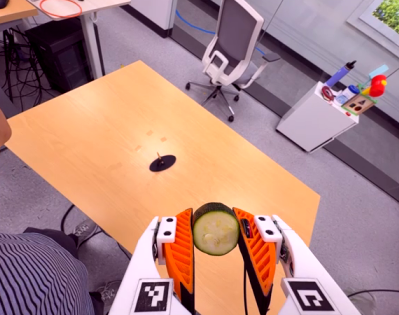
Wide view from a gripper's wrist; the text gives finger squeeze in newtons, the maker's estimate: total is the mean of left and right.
{"total": 9.5, "left": 8.7, "right": 10.4}